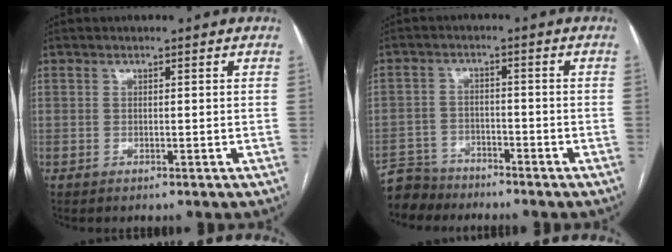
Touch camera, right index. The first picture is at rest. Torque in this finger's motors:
{"motor_torque": [-0.31, -0.17, -1.05, -0.21]}